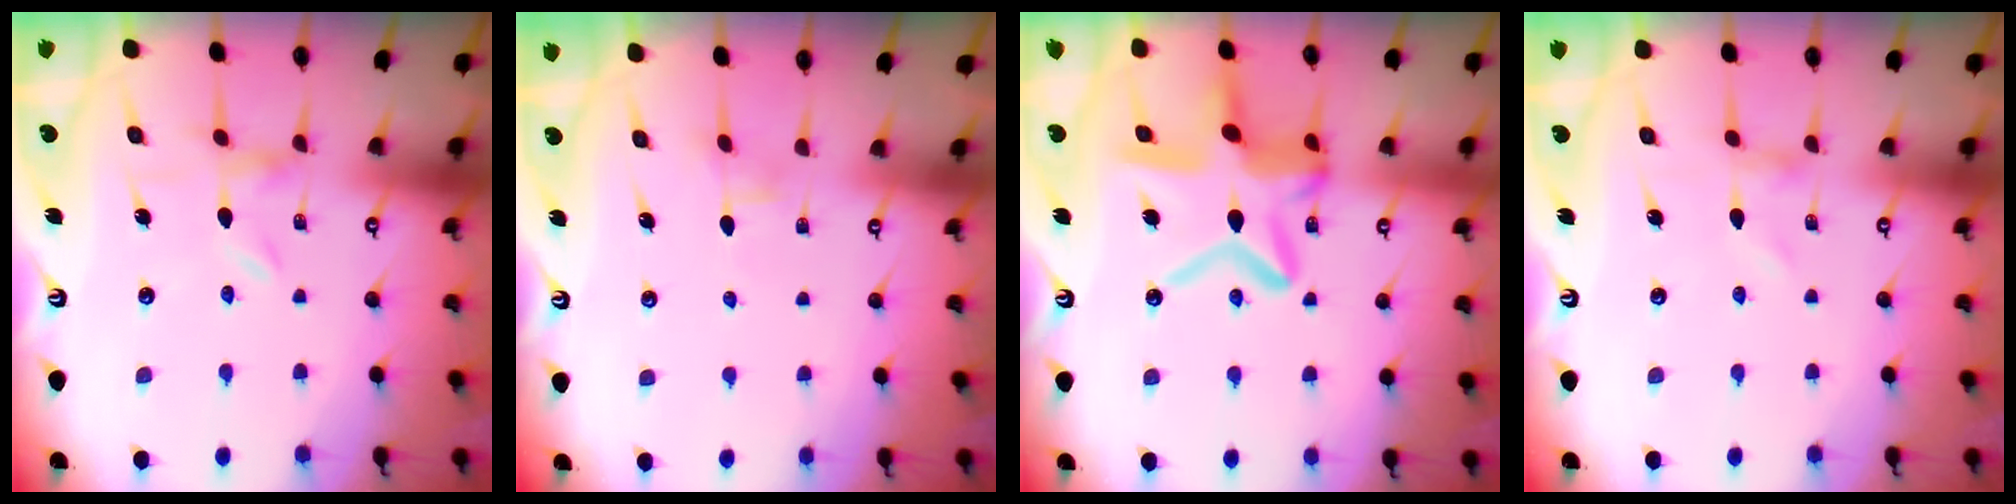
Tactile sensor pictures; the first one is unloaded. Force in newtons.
{"total": 1.9, "press": 1.9, "slide": 0.2}
{"total": 17.9, "press": 17.9, "slide": 1.6}
{"total": 0.0}